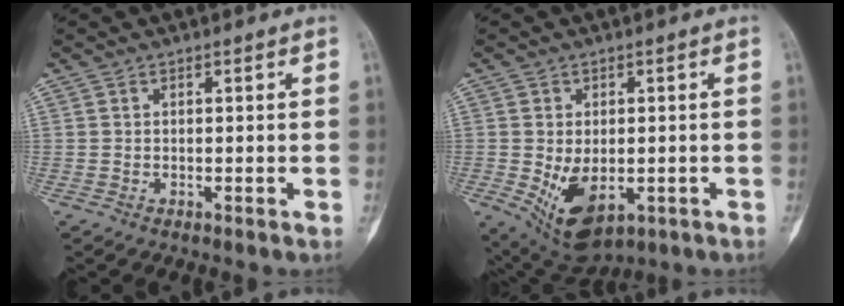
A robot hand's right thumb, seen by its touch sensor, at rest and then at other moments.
{"total": 10.2, "force": [-2.5, 6.2, 7.8], "torque": [-0.116, -0.004, -0.021]}